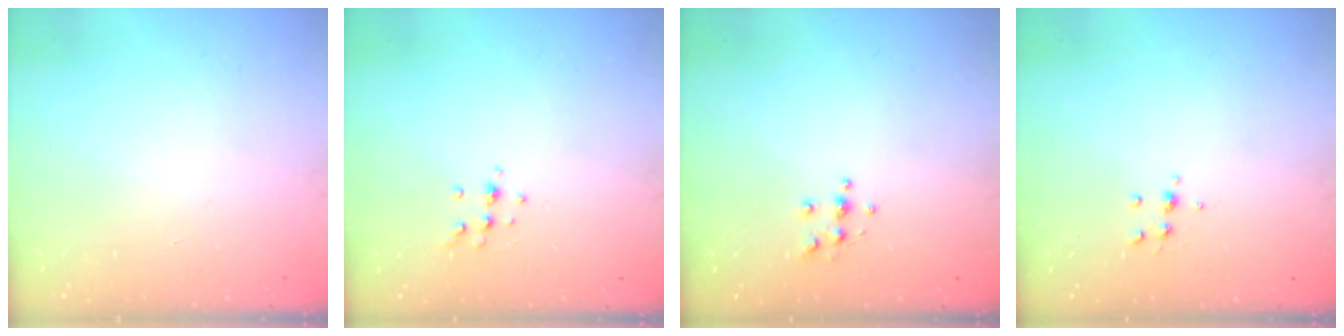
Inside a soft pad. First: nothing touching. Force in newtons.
{"total": 5.1, "press": 4.9, "slide": 1.1}
{"total": 5.1, "press": 5.1, "slide": 0.3}
{"total": 5.4, "press": 5.4, "slide": 0.5}